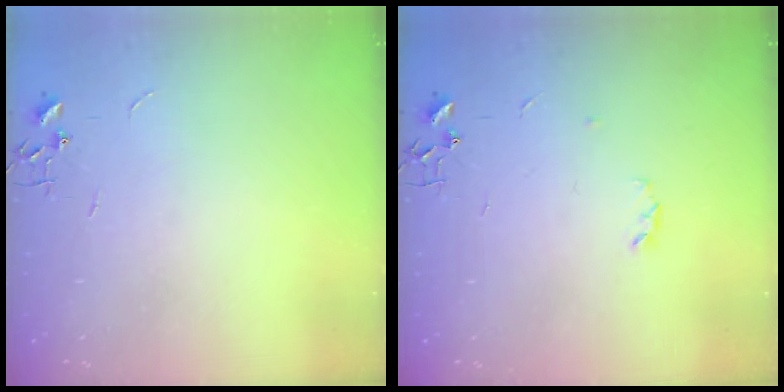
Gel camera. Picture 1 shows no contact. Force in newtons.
{"total": 3.1, "press": 3.1, "slide": 0.5}